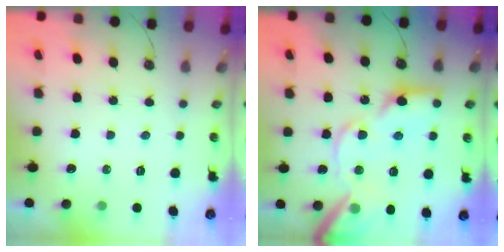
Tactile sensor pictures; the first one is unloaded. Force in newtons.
{"total": 22.9, "press": 22.6, "slide": 3.3}